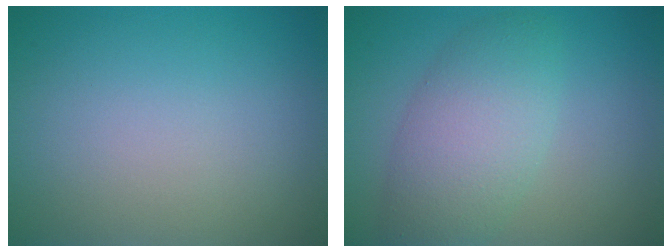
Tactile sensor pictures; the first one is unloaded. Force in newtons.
{"total": 5.5, "press": 5.5, "slide": 0.3}